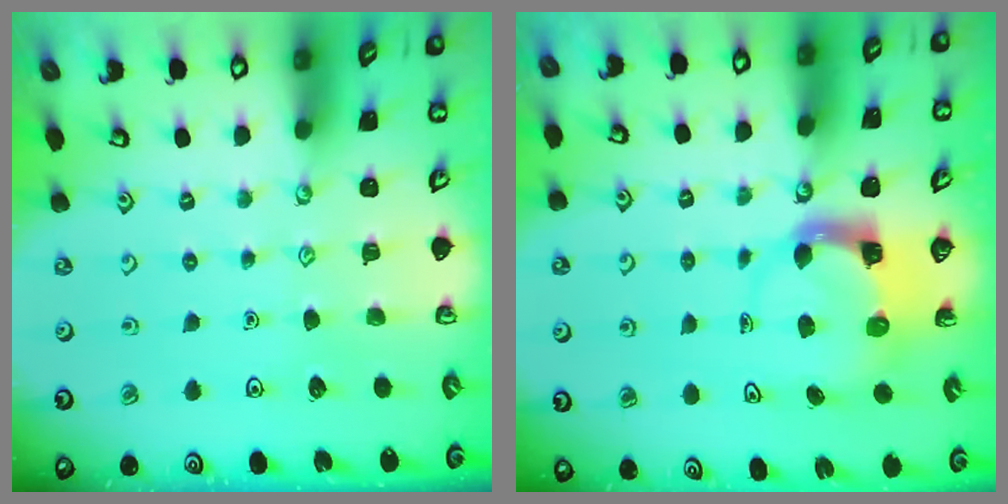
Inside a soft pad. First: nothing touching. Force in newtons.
{"total": 3.6, "press": 3.6, "slide": 0.6}